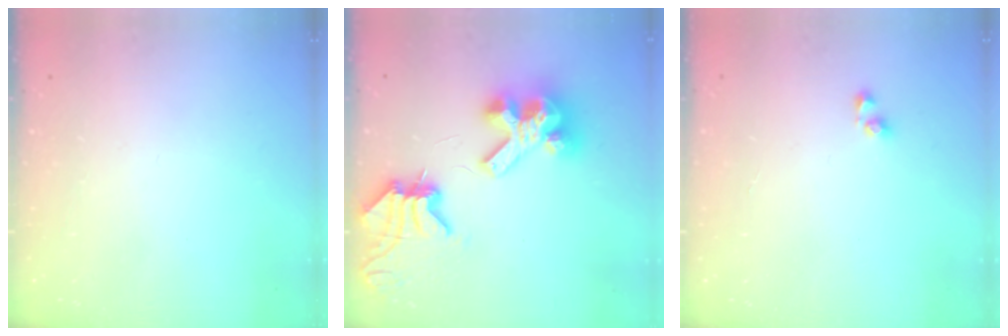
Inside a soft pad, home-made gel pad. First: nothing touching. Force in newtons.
{"total": 12.5, "press": 12.4, "slide": 1.5}
{"total": 2.9, "press": 2.9, "slide": 0.2}